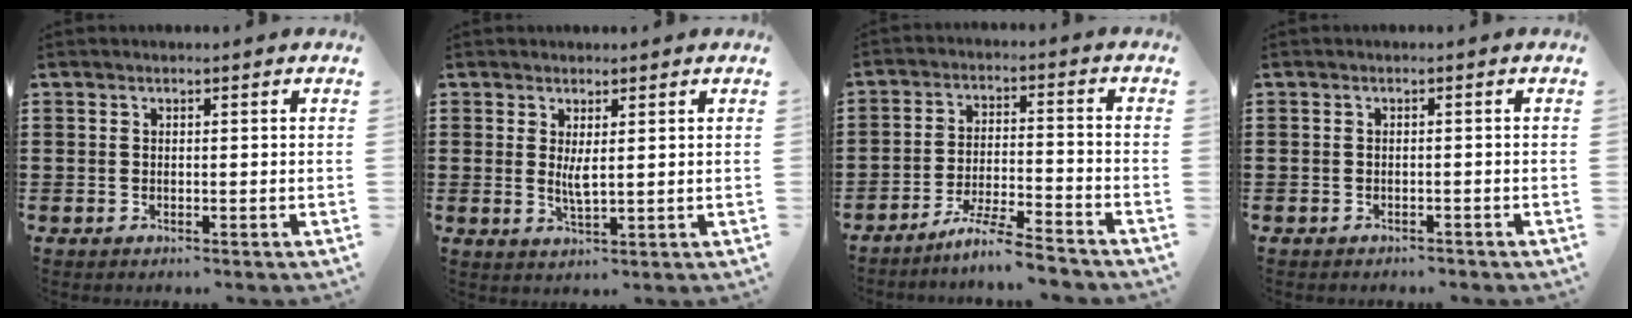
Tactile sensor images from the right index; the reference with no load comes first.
{"total": 2.7, "force": [0.7, 0.5, 2.5], "torque": [-0.050, -0.003, 0.013]}
{"total": 6.6, "force": [-6.0, -0.3, 2.8], "torque": [-0.059, -0.008, -0.116]}
{"total": 0.9, "force": [-0.8, 0.3, 0.1], "torque": [-0.005, -0.001, -0.018]}